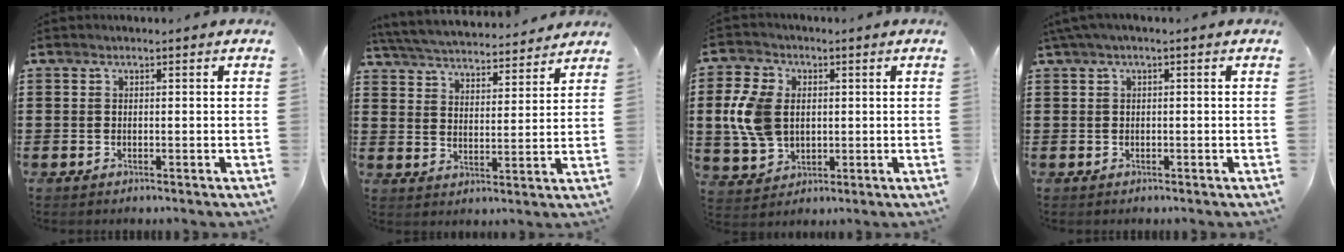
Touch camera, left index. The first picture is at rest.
{"total": 5.1, "force": [5.1, 0.1, 0.6], "torque": [-0.039, -0.036, 0.086]}
{"total": 9.5, "force": [0.9, 6.9, 6.4], "torque": [-0.180, 0.007, 0.008]}
{"total": 1.2, "force": [-0.3, 0.1, 1.2], "torque": [-0.016, -0.005, -0.006]}